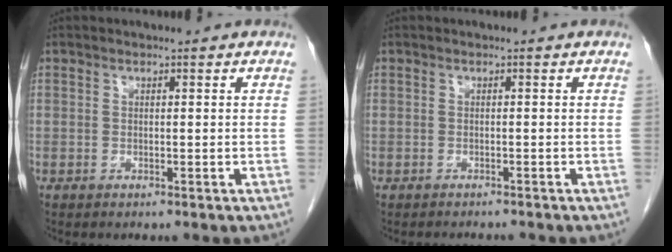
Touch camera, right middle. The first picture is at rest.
{"total": 2.8, "force": [-2.7, 0.3, 0.8], "torque": [-0.008, -0.007, -0.034]}